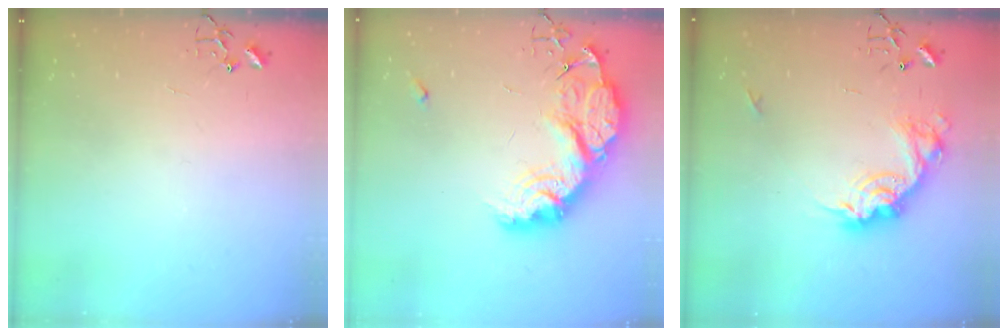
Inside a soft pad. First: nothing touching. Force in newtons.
{"total": 25.2, "press": 25.1, "slide": 2.0}
{"total": 17.6, "press": 17.6, "slide": 1.0}